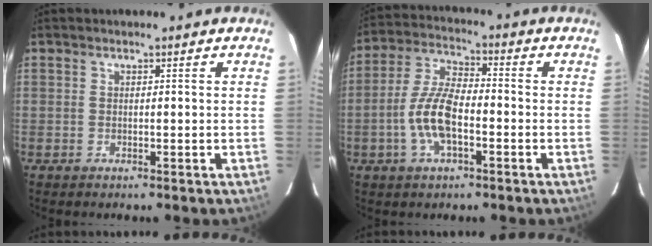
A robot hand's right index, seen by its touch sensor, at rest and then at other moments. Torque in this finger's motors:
{"motor_torque": [0.74, -0.22, 0.27, 0.11]}